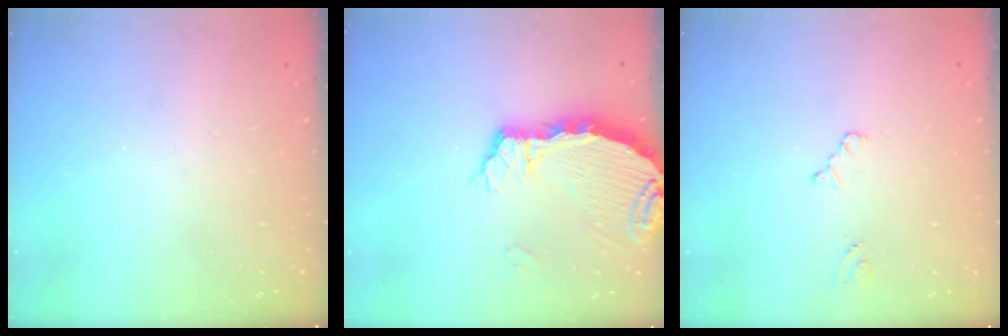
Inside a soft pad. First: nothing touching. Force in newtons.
{"total": 5.6, "press": 5.6, "slide": 0.4}
{"total": 2.2, "press": 2.2, "slide": 0.4}